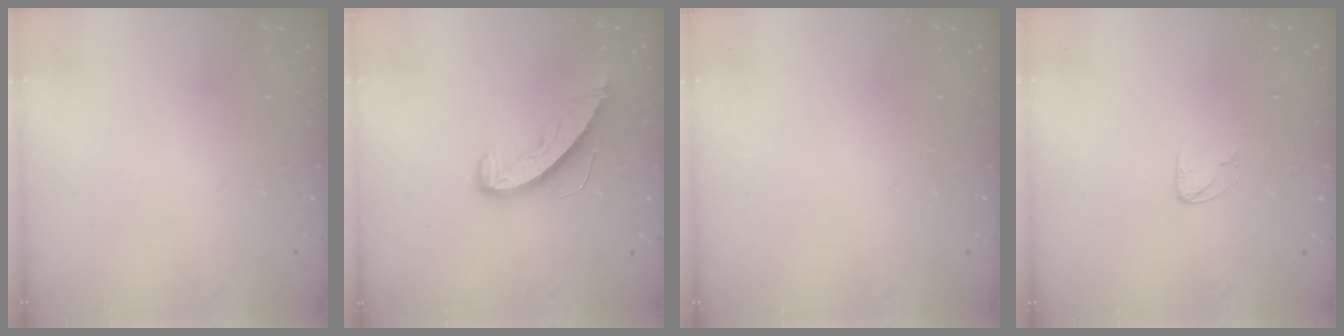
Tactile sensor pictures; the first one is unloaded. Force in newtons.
{"total": 8.4, "press": 8.4, "slide": 0.6}
{"total": 0.0}
{"total": 3.8, "press": 3.8, "slide": 0.3}